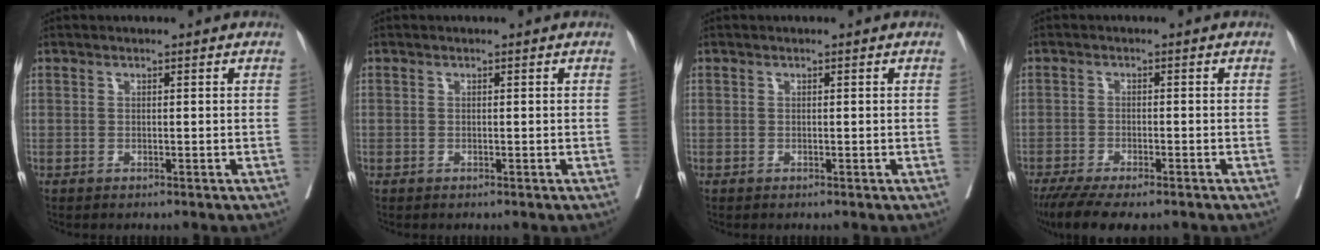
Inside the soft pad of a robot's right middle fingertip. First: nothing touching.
{"total": 0.0}
{"total": 0.0}
{"total": 9.7, "force": [-7.6, 2.7, 5.4], "torque": [-0.083, -0.014, -0.120]}